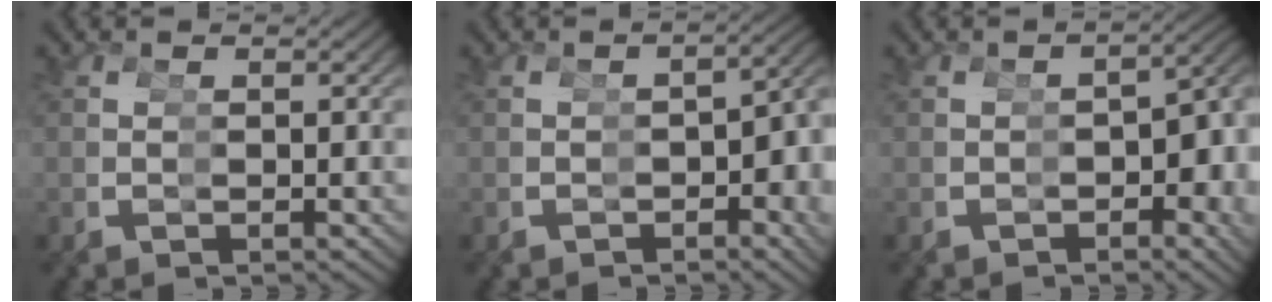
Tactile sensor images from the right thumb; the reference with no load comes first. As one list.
[{"total": 5.5, "force": [-0.7, 3.0, 4.6], "torque": [-0.052, 0.002, -0.013]}, {"total": 6.4, "force": [-1.0, 3.8, 5.1], "torque": [-0.061, -0.005, -0.014]}]